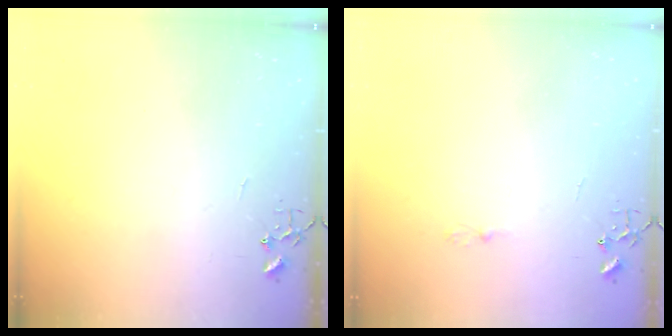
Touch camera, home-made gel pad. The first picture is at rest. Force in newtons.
{"total": 2.5, "press": 2.5, "slide": 0.3}